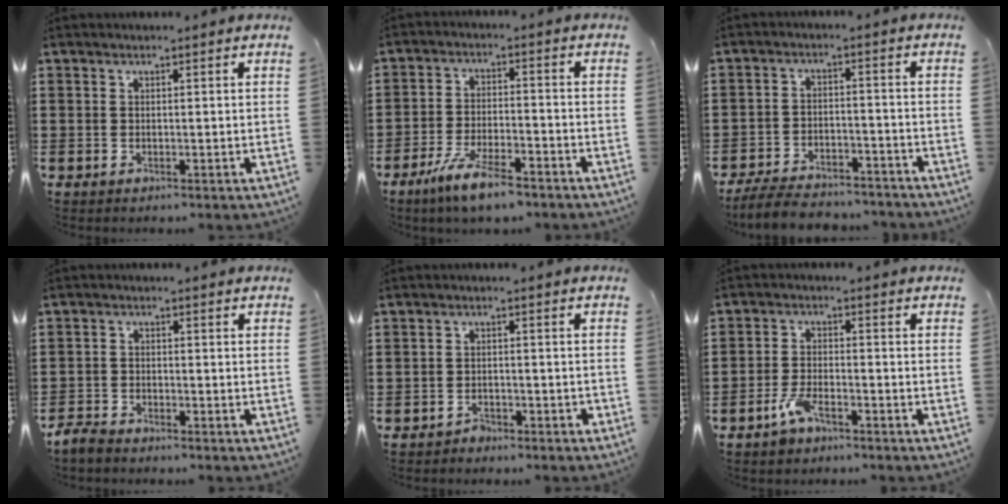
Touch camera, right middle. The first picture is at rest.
{"total": 6.7, "force": [-5.2, 1.1, 4.1], "torque": [-0.092, -0.006, -0.098]}
{"total": 6.0, "force": [-5.7, 0.9, 1.6], "torque": [-0.033, 0.007, -0.111]}
{"total": 2.4, "force": [-2.3, 0.5, 0.3], "torque": [-0.018, 0.000, -0.051]}
{"total": 2.1, "force": [-2.0, 0.6, 0.2], "torque": [-0.008, 0.003, -0.041]}
{"total": 4.0, "force": [-2.9, 1.4, 2.4], "torque": [-0.055, 0.004, -0.057]}